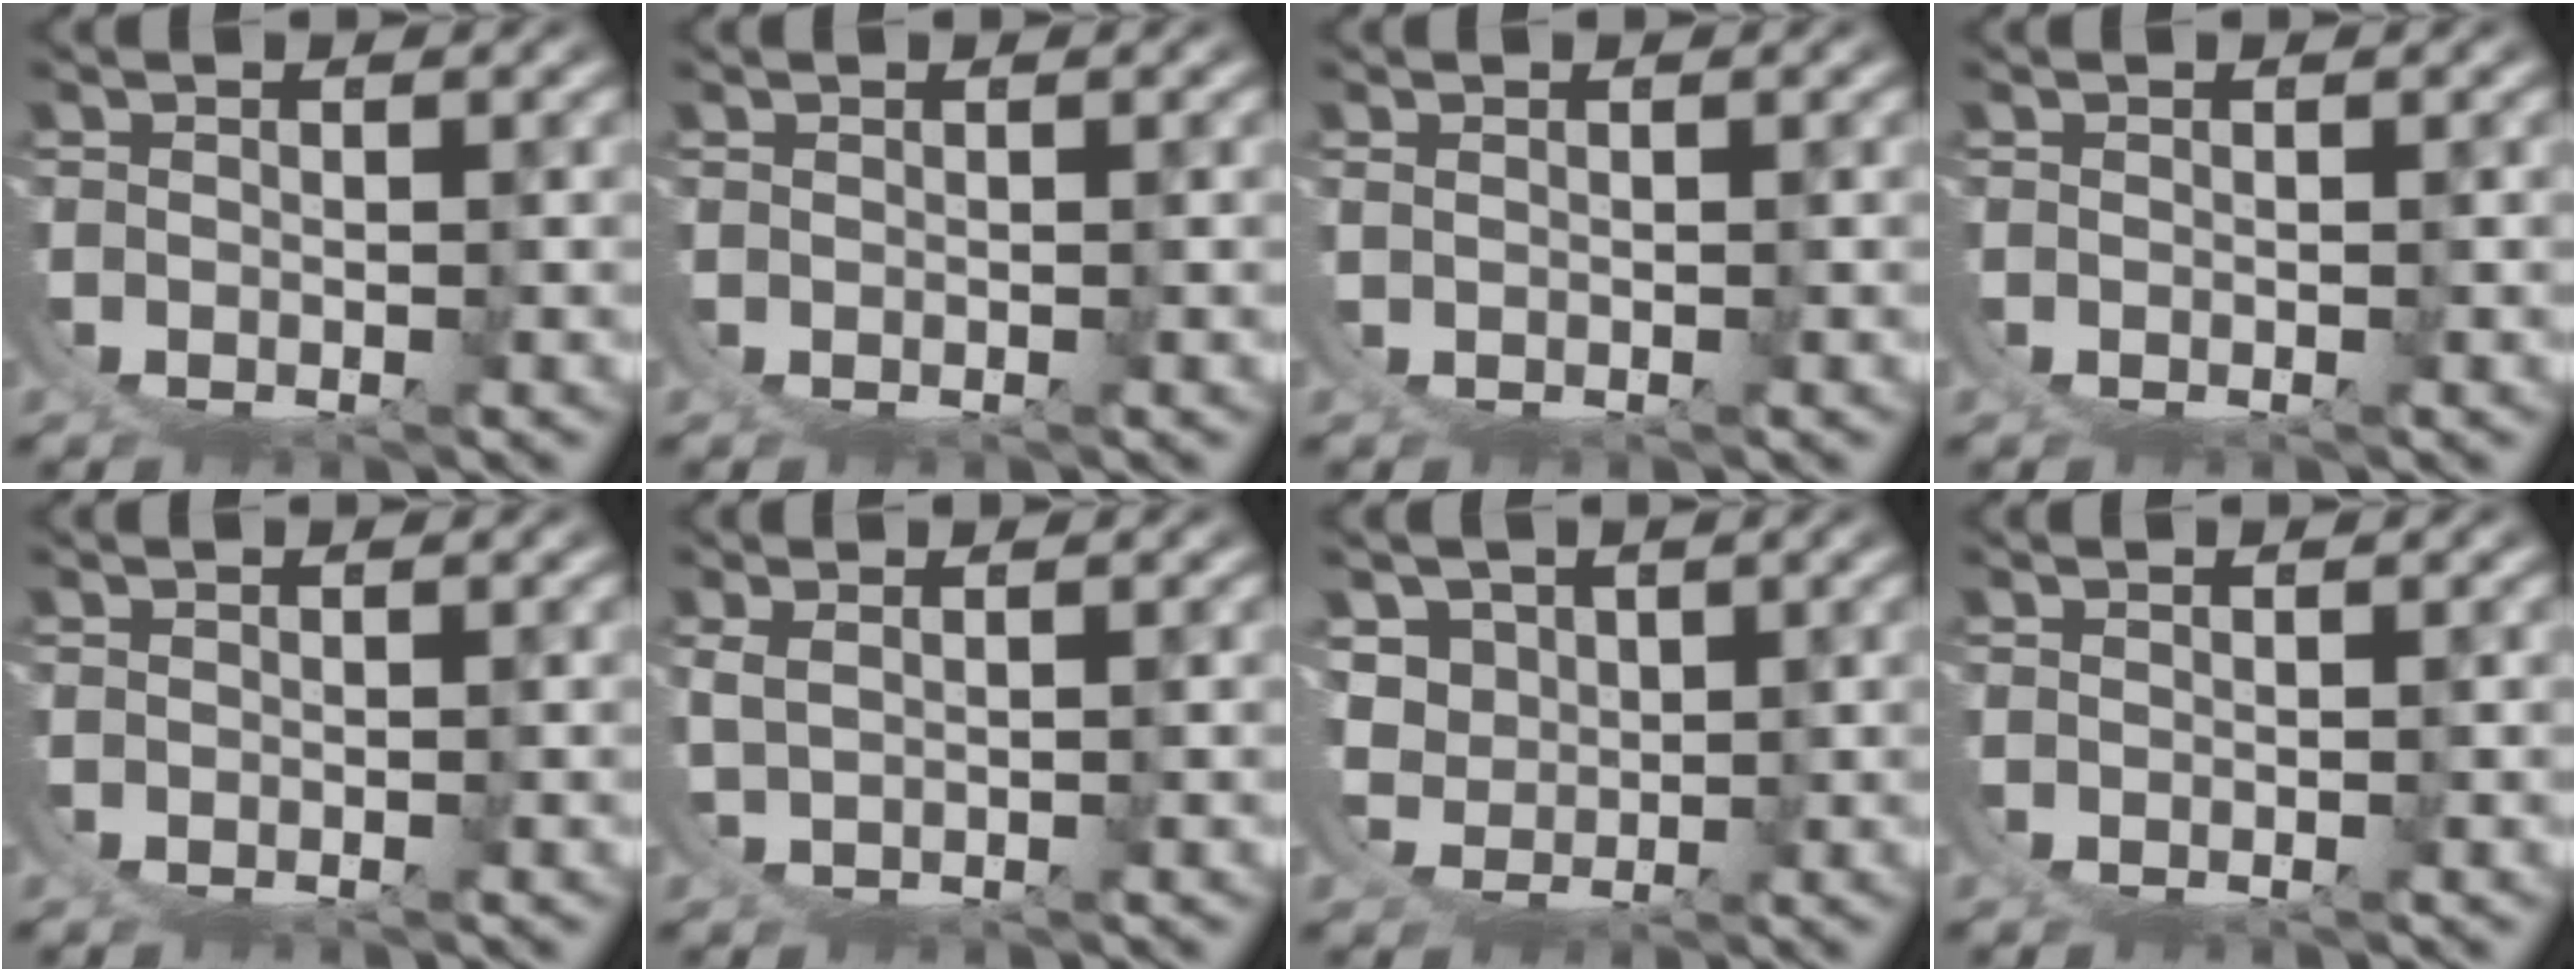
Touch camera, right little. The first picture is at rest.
{"total": 0.7, "force": [0.6, -0.3, 0.1], "torque": [0.004, 0.002, 0.011]}
{"total": 1.6, "force": [0.8, -1.4, 0.0], "torque": [0.007, 0.004, 0.019]}
{"total": 0.0}
{"total": 0.0}
{"total": 1.6, "force": [1.2, -0.7, 0.8], "torque": [-0.019, 0.001, 0.032]}
{"total": 4.6, "force": [1.0, 3.9, 2.3], "torque": [-0.076, -0.037, 0.036]}
{"total": 0.5, "force": [0.5, 0.1, 0.1], "torque": [0.001, 0.002, 0.008]}